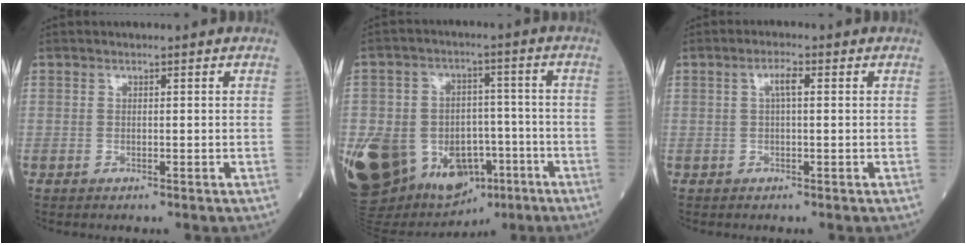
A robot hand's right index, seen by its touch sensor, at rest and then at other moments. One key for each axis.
{"total": 24.3, "fx": -9.3, "fy": 17.0, "fz": 14.7, "tx": -0.332, "ty": 0.004, "tz": -0.134}
{"total": 2.1, "fx": 0.7, "fy": 0.3, "fz": 1.9, "tx": -0.041, "ty": 0.007, "tz": 0.011}